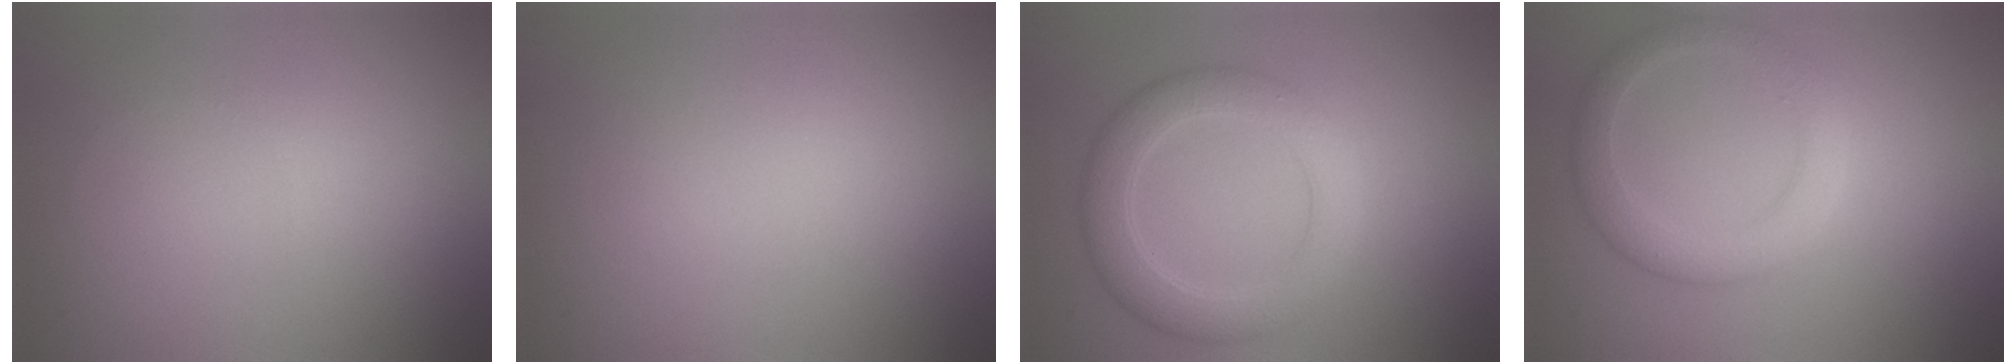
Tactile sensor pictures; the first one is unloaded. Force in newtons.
{"total": 0.0}
{"total": 4.5, "press": 4.5, "slide": 0.2}
{"total": 3.4, "press": 3.4, "slide": 0.3}